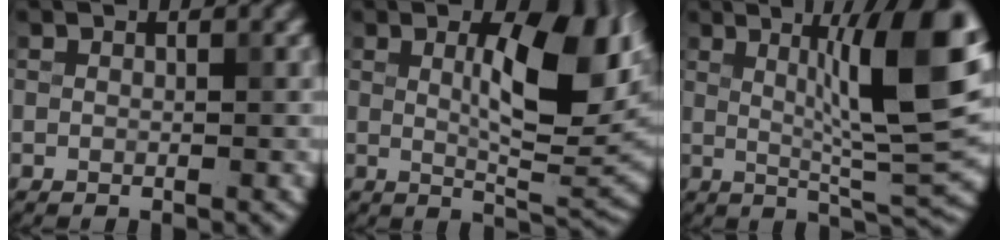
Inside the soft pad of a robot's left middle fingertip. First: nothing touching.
{"total": 9.2, "force": [1.9, 3.1, 8.4], "torque": [-0.127, 0.002, 0.038]}
{"total": 10.2, "force": [2.7, 1.4, 9.7], "torque": [-0.131, 0.007, 0.050]}